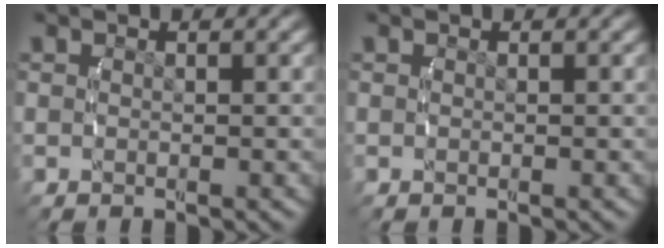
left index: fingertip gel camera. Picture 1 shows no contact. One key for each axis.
{"total": 0.0}